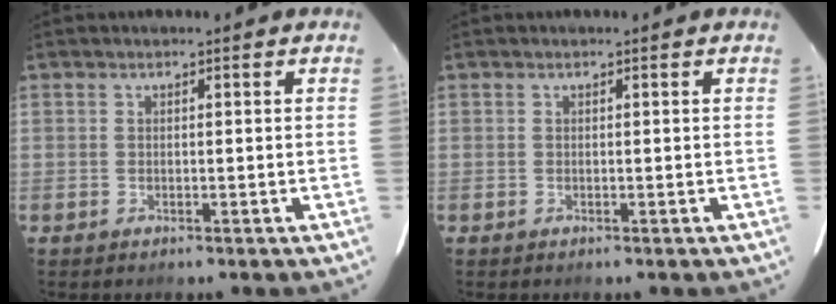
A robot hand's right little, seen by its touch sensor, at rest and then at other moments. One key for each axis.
{"total": 0.0}